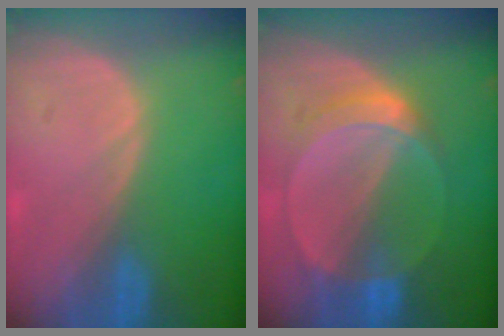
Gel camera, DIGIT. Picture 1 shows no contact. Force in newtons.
{"total": 6.0, "press": 5.5, "slide": 2.4}